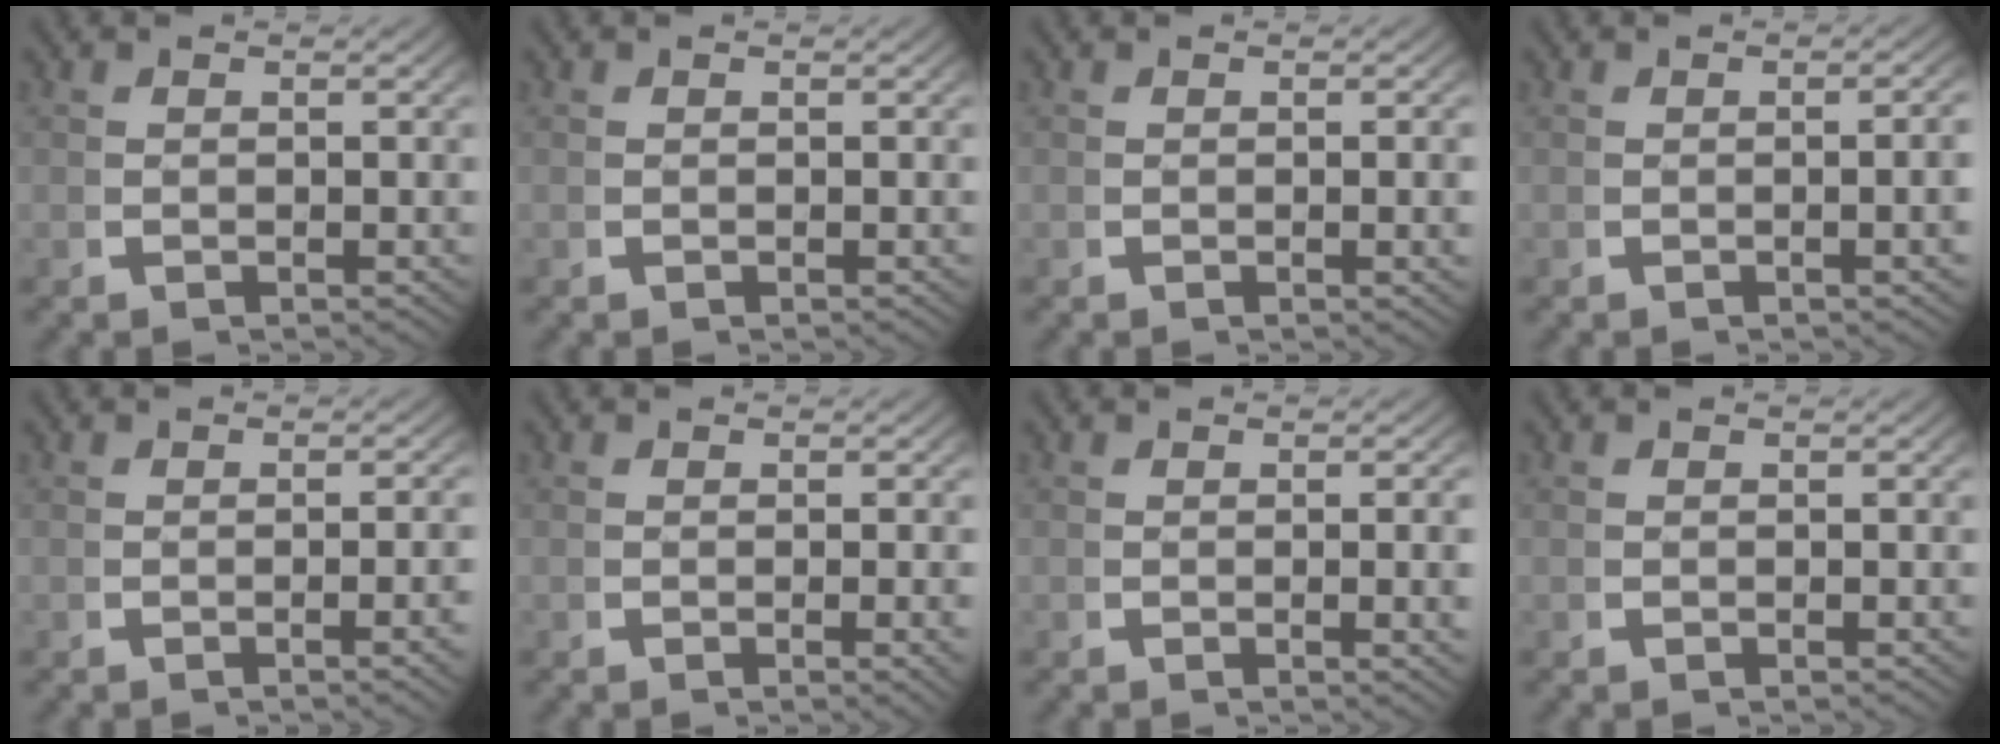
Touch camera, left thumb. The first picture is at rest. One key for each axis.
{"total": 0.0}
{"total": 1.1, "fx": -0.1, "fy": 0.1, "fz": 1.1, "tx": -0.015, "ty": -0.002, "tz": -0.002}
{"total": 2.6, "fx": -0.3, "fy": 0.7, "fz": 2.5, "tx": -0.028, "ty": 0.004, "tz": -0.009}
{"total": 1.8, "fx": -0.6, "fy": 0.1, "fz": 1.7, "tx": -0.024, "ty": 0.003, "tz": -0.011}
{"total": 1.4, "fx": -0.2, "fy": 0.2, "fz": 1.3, "tx": -0.020, "ty": -0.001, "tz": -0.004}
{"total": 2.1, "fx": -0.1, "fy": 0.4, "fz": 2.1, "tx": -0.023, "ty": -0.001, "tz": -0.005}
{"total": 0.0}